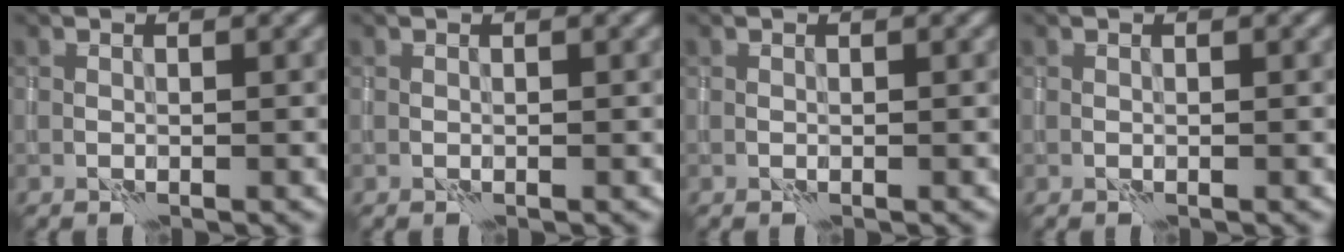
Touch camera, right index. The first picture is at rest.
{"total": 0.0}
{"total": 0.0}
{"total": 0.0}